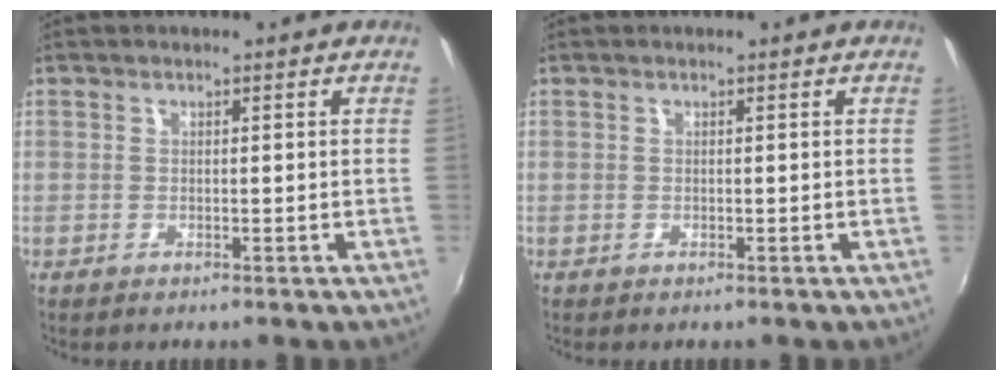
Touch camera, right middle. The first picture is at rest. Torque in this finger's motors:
{"motor_torque": [0.14, -0.27, 0.03, 0.00]}